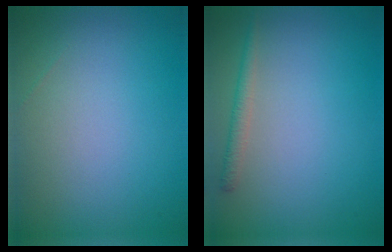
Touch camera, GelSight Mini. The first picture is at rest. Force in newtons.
{"total": 1.4, "press": 1.4, "slide": 0.1}